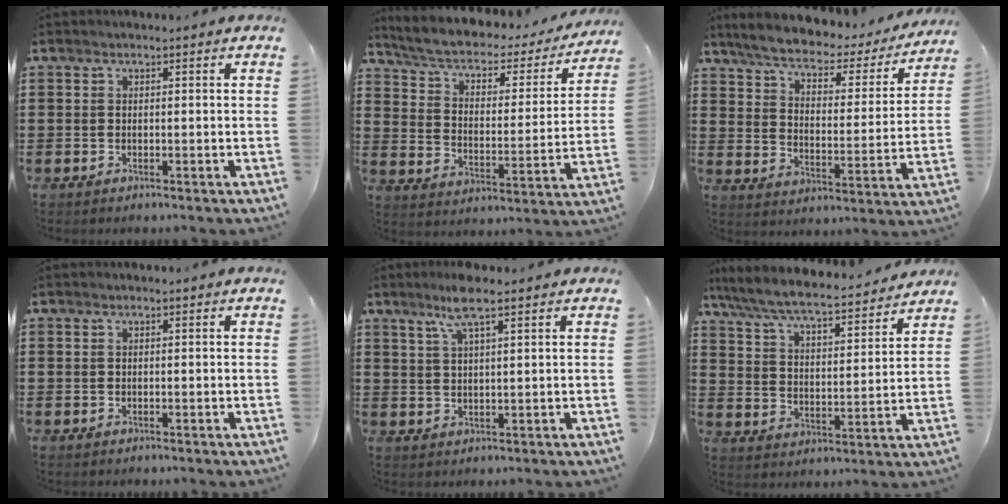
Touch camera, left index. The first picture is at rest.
{"total": 4.6, "force": [3.4, 1.7, 2.6], "torque": [-0.067, -0.026, 0.051]}
{"total": 5.0, "force": [4.1, 1.4, 2.4], "torque": [-0.068, -0.023, 0.064]}
{"total": 0.0}
{"total": 5.4, "force": [3.5, 0.6, 4.1], "torque": [-0.089, 0.007, 0.061]}
{"total": 6.5, "force": [6.1, 0.4, 2.3], "torque": [-0.071, -0.041, 0.101]}